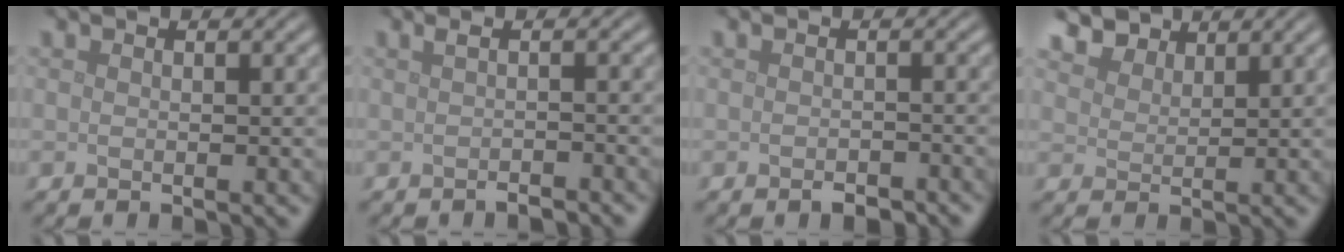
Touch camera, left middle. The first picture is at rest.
{"total": 1.2, "force": [-0.6, 0.3, 1.1], "torque": [-0.017, -0.005, -0.011]}
{"total": 1.6, "force": [-1.0, 0.7, 1.0], "torque": [-0.017, -0.004, -0.017]}
{"total": 4.0, "force": [3.4, 1.7, 0.9], "torque": [-0.034, -0.014, 0.073]}